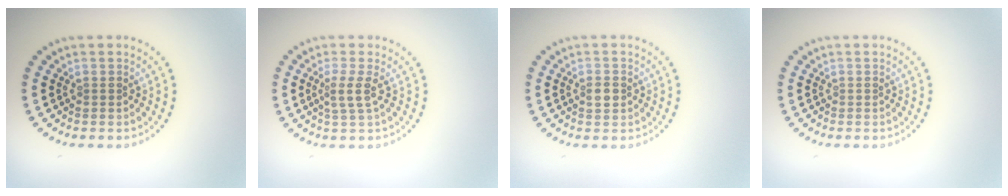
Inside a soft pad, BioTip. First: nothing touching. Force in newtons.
{"total": 1.9, "press": 1.4, "slide": 1.2}
{"total": 1.5, "press": 1.5, "slide": 0.2}
{"total": 0.0}